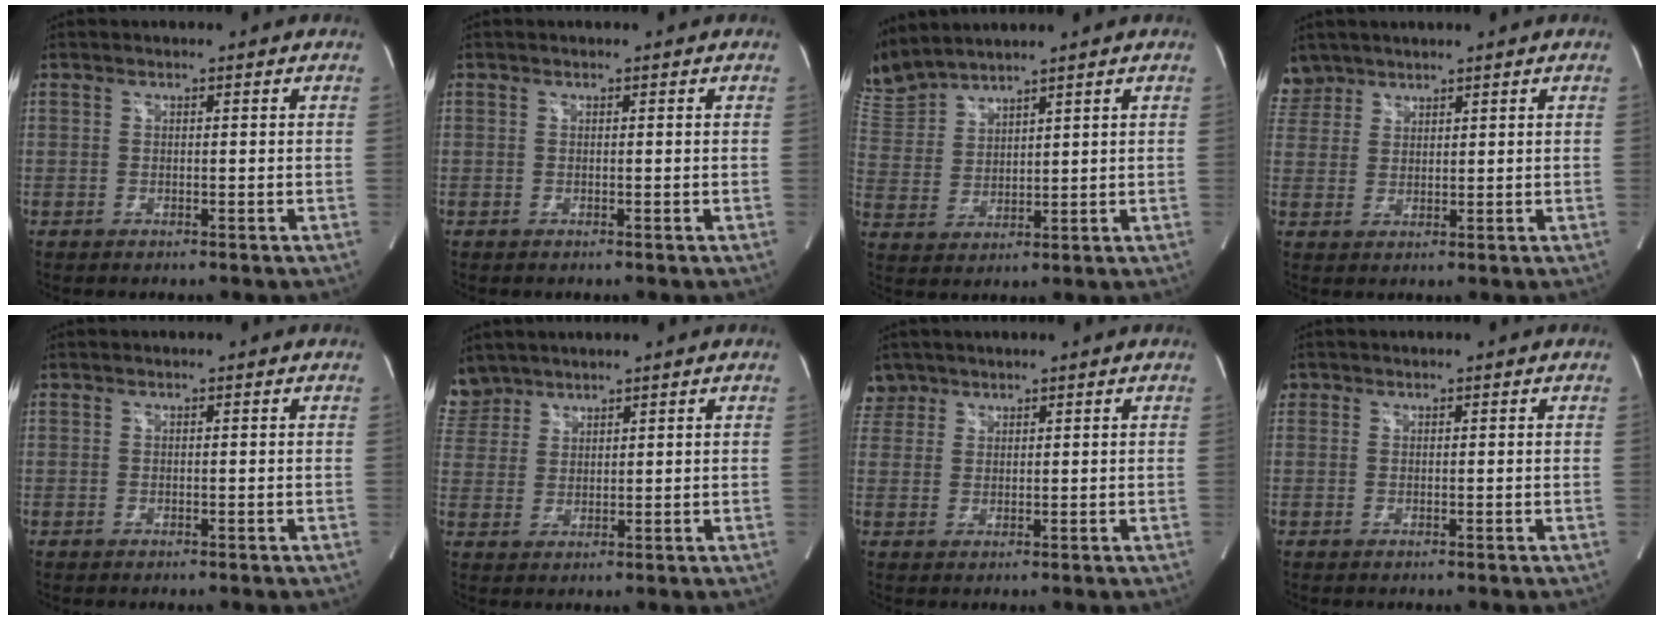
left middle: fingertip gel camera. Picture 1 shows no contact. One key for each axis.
{"total": 0.0}
{"total": 9.0, "fx": 8.8, "fy": 0.8, "fz": 1.9, "tx": -0.069, "ty": 0.018, "tz": 0.194}
{"total": 4.2, "fx": 3.6, "fy": 2.2, "fz": -0.3, "tx": 0.011, "ty": 0.011, "tz": 0.075}
{"total": 0.0}
{"total": 6.0, "fx": 5.3, "fy": 3.0, "fz": 0.1, "tx": -0.006, "ty": 0.012, "tz": 0.115}
{"total": 3.2, "fx": 2.6, "fy": 1.9, "fz": -0.3, "tx": 0.012, "ty": 0.009, "tz": 0.052}
{"total": 0.8, "fx": 0.4, "fy": 0.7, "fz": 0.1, "tx": 0.005, "ty": 0.007, "tz": 0.007}